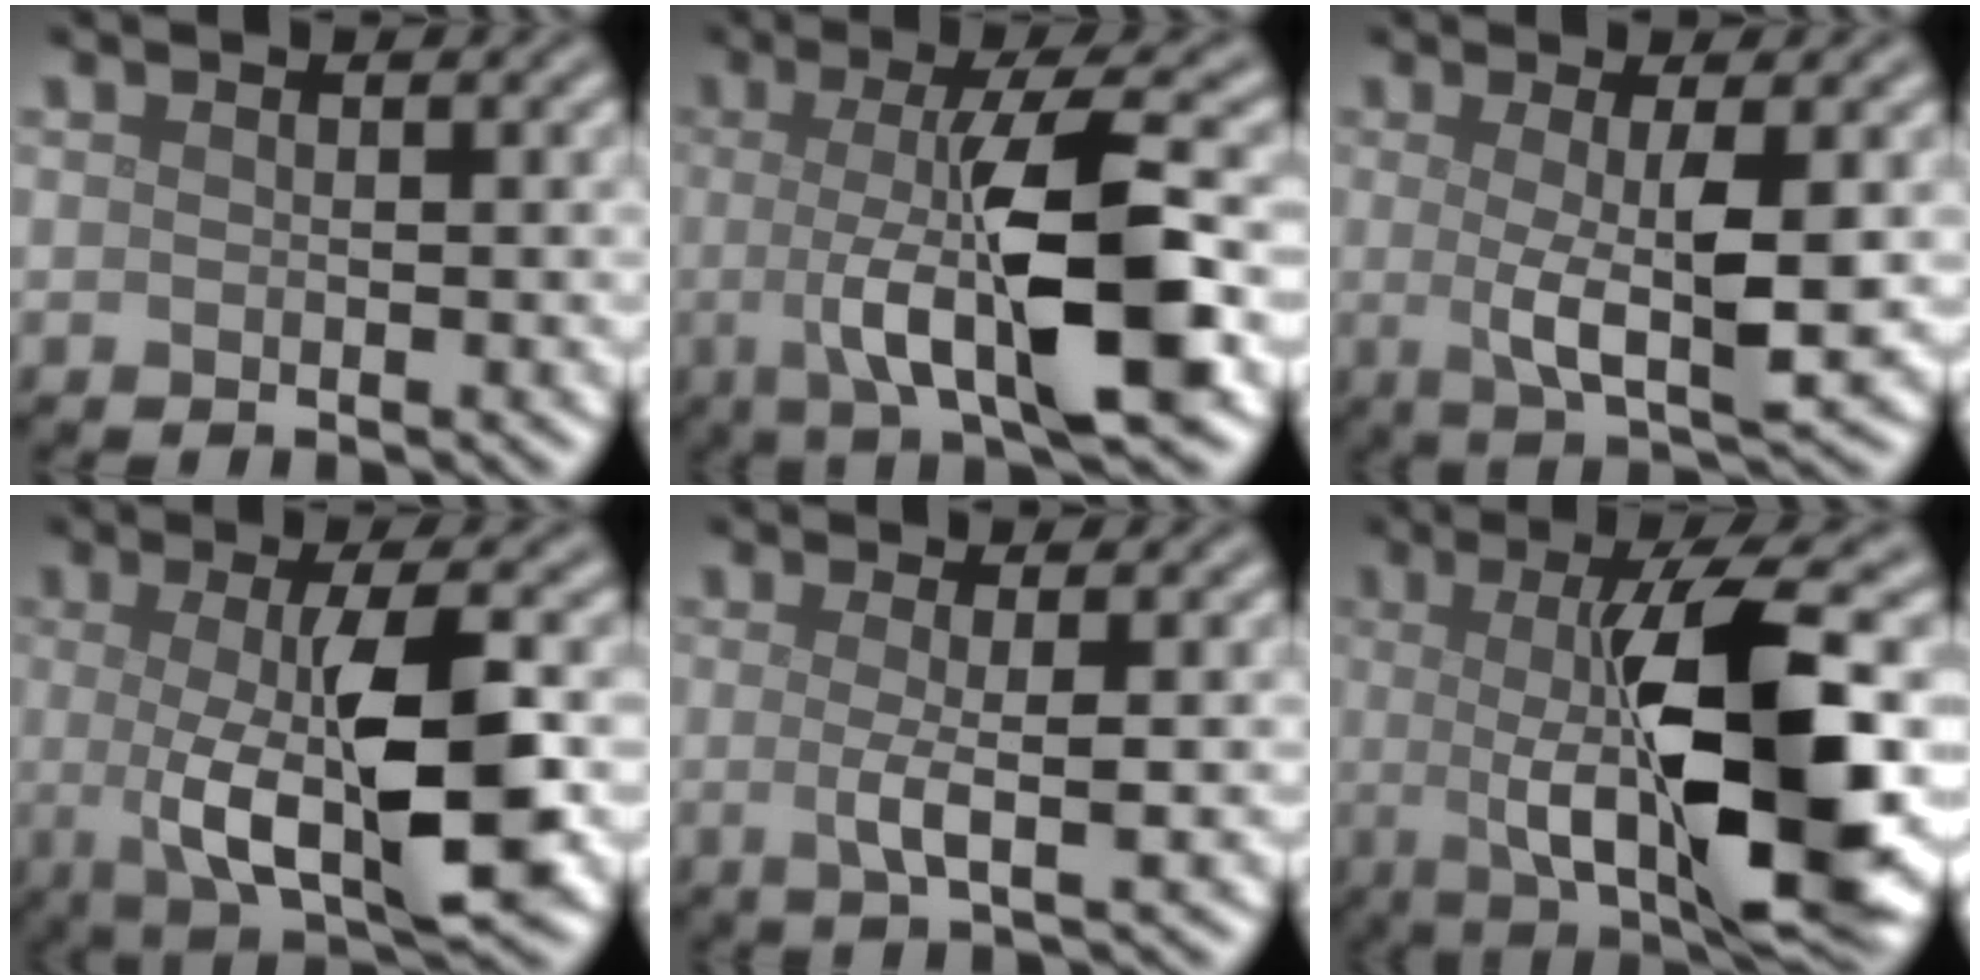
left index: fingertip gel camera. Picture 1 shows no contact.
{"total": 10.1, "force": [-0.8, 2.5, 9.7], "torque": [-0.142, -0.002, -0.017]}
{"total": 4.9, "force": [0.1, 0.9, 4.8], "torque": [-0.083, -0.006, 0.001]}
{"total": 8.7, "force": [-0.3, 2.3, 8.3], "torque": [-0.130, -0.014, -0.003]}
{"total": 2.6, "force": [0.0, 0.7, 2.5], "torque": [-0.046, -0.006, -0.004]}
{"total": 13.0, "force": [-0.1, 3.4, 12.6], "torque": [-0.188, -0.012, -0.001]}